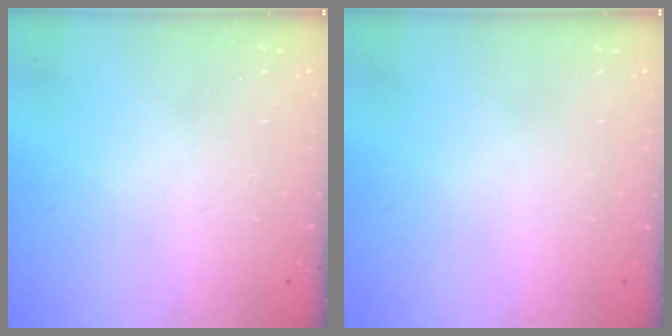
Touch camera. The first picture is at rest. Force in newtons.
{"total": 0.0}